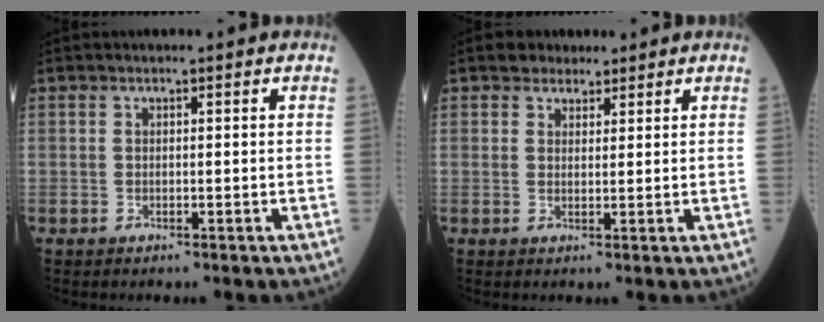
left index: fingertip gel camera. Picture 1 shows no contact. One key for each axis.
{"total": 2.6, "fx": 2.0, "fy": 1.6, "fz": 0.3, "tx": -0.005, "ty": 0.010, "tz": 0.030}